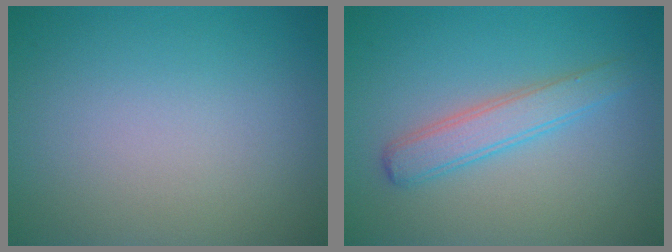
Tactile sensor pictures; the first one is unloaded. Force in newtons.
{"total": 2.9, "press": 2.9, "slide": 0.0}